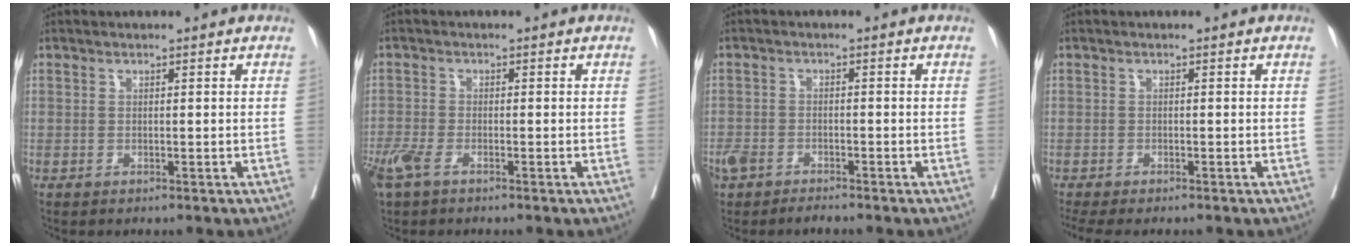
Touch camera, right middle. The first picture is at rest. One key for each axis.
{"total": 4.2, "fx": -2.7, "fy": 1.5, "fz": 2.8, "tx": -0.068, "ty": -0.008, "tz": -0.054}
{"total": 4.4, "fx": -3.6, "fy": 1.8, "fz": 1.9, "tx": -0.037, "ty": -0.001, "tz": -0.067}
{"total": 5.3, "fx": -4.5, "fy": 0.9, "fz": 2.5, "tx": -0.035, "ty": -0.010, "tz": -0.072}